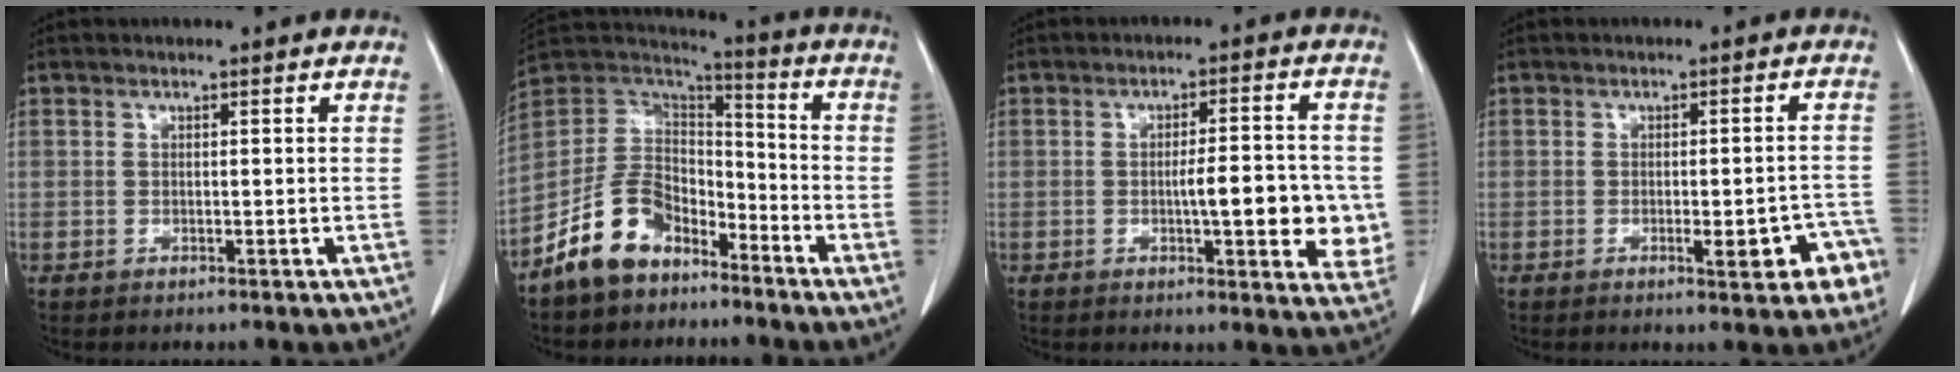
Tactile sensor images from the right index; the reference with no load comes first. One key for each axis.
{"total": 11.8, "fx": -7.8, "fy": 7.1, "fz": 5.3, "tx": -0.118, "ty": 0.034, "tz": -0.154}
{"total": 10.0, "fx": -1.3, "fy": 2.4, "fz": 9.6, "tx": -0.120, "ty": 0.002, "tz": -0.014}
{"total": 6.3, "fx": -2.7, "fy": 1.5, "fz": 5.4, "tx": -0.055, "ty": 0.010, "tz": -0.026}